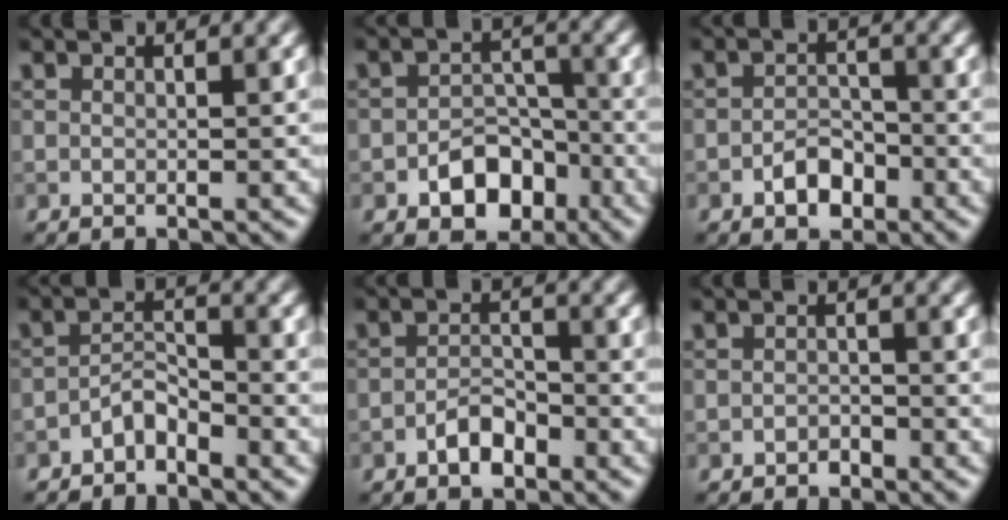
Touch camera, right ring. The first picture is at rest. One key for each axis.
{"total": 4.9, "fx": -2.4, "fy": 3.3, "fz": 2.6, "tx": -0.030, "ty": -0.001, "tz": -0.039}
{"total": 2.7, "fx": -1.5, "fy": 1.7, "fz": 1.5, "tx": -0.021, "ty": 0.007, "tz": -0.027}
{"total": 2.1, "fx": -1.7, "fy": 0.8, "fz": 1.0, "tx": -0.018, "ty": 0.010, "tz": -0.035}
{"total": 2.6, "fx": -1.6, "fy": 1.2, "fz": 1.5, "tx": -0.023, "ty": 0.009, "tz": -0.030}
{"total": 0.9, "fx": -0.7, "fy": 0.5, "fz": 0.3, "tx": -0.002, "ty": 0.002, "tz": -0.013}